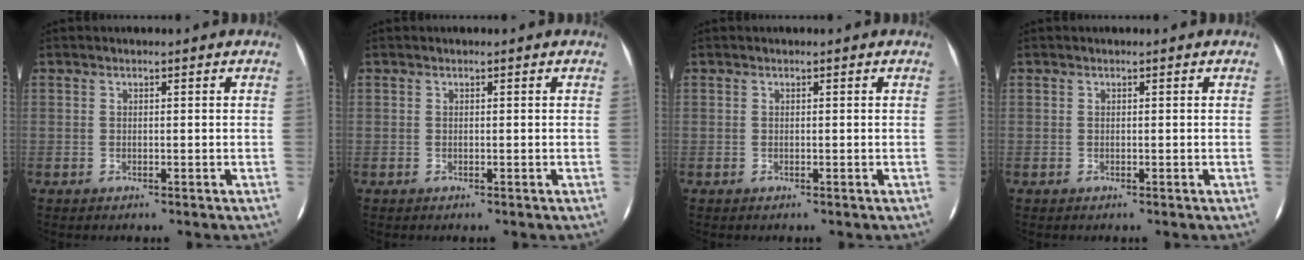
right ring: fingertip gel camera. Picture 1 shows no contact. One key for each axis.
{"total": 0.0}
{"total": 0.0}
{"total": 0.0}